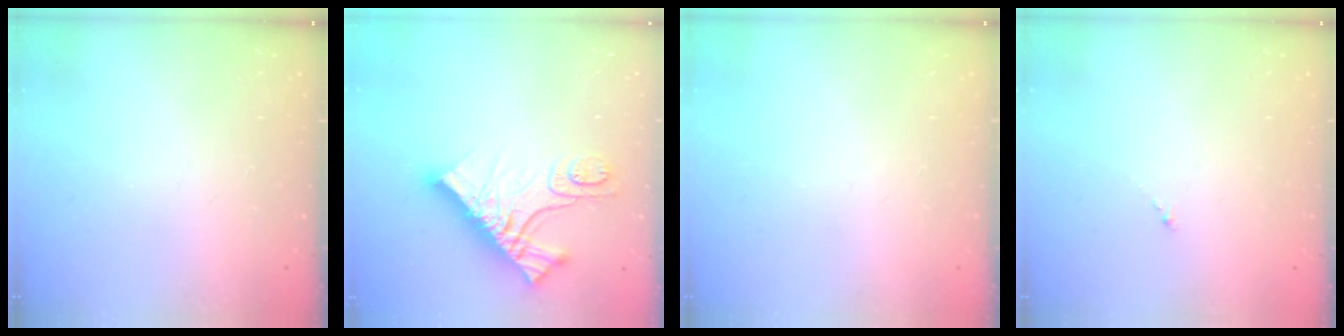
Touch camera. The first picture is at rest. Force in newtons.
{"total": 16.3, "press": 16.3, "slide": 1.4}
{"total": 0.0}
{"total": 0.0}